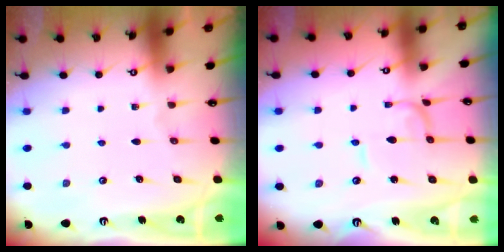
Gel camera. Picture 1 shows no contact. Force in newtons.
{"total": 1.3, "press": 1.3, "slide": 0.1}